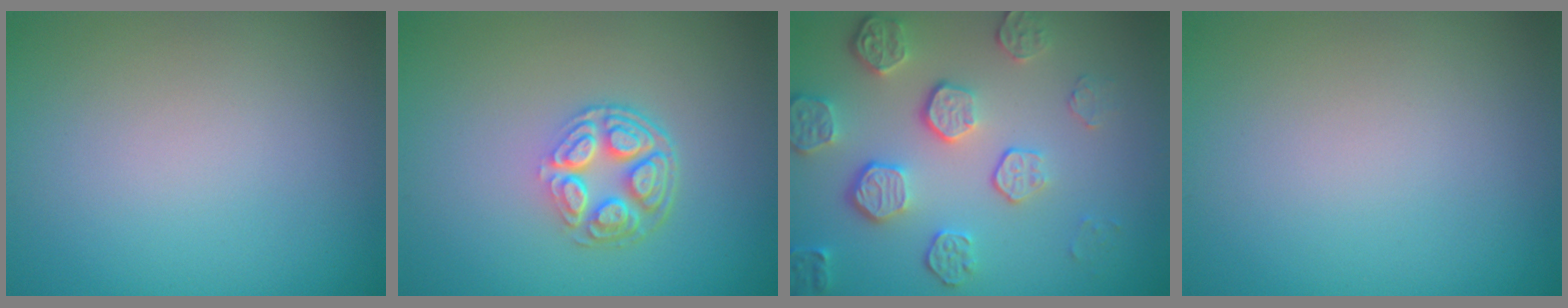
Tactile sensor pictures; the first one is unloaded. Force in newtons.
{"total": 4.7, "press": 3.3, "slide": 3.3}
{"total": 5.4, "press": 4.1, "slide": 3.5}
{"total": 0.0}